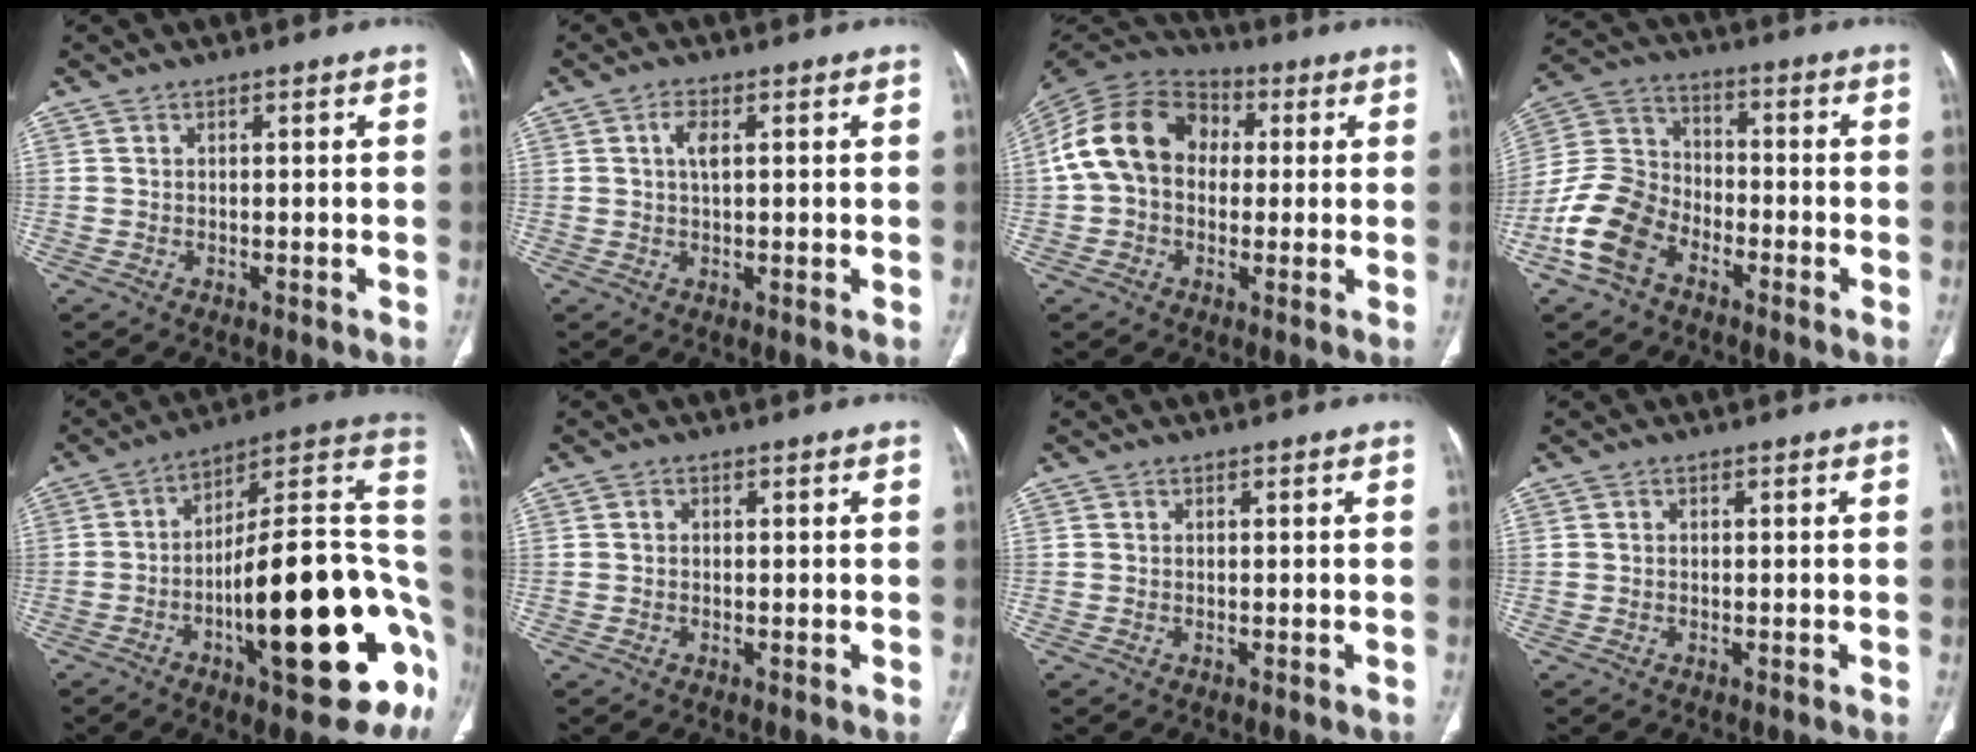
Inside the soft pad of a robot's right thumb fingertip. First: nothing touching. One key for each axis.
{"total": 3.1, "fx": 0.8, "fy": 1.3, "fz": 2.8, "tx": -0.052, "ty": 0.002, "tz": 0.012}
{"total": 15.6, "fx": 1.5, "fy": 11.9, "fz": 10.0, "tx": -0.176, "ty": 0.039, "tz": 0.017}
{"total": 12.5, "fx": -6.5, "fy": 8.3, "fz": 6.6, "tx": -0.134, "ty": 0.043, "tz": -0.138}
{"total": 30.3, "fx": -7.5, "fy": 9.7, "fz": 27.7, "tx": -0.304, "ty": 0.038, "tz": -0.106}
{"total": 0.9, "fx": 0.1, "fy": 0.8, "fz": 0.4, "tx": -0.004, "ty": 0.003, "tz": 0.001}
{"total": 0.0}
{"total": 0.5, "fx": 0.1, "fy": 0.5, "fz": 0.2, "tx": 0.001, "ty": 0.002, "tz": 0.001}